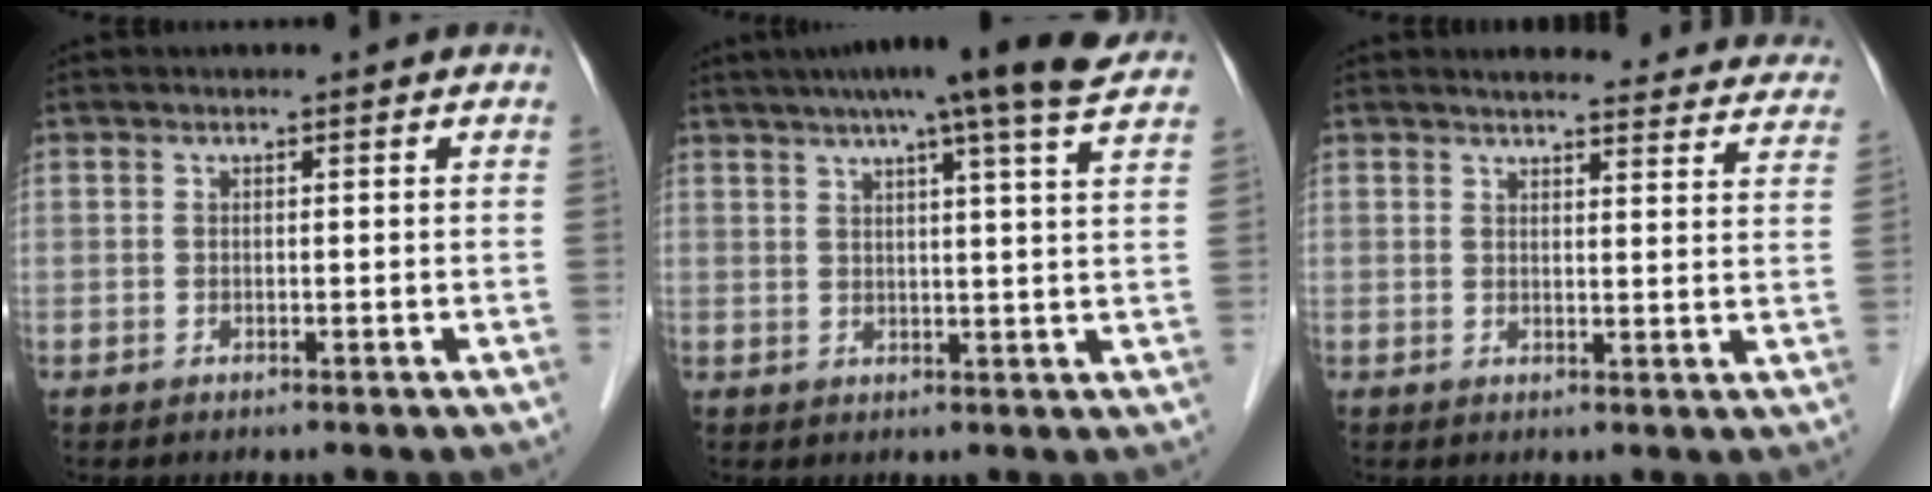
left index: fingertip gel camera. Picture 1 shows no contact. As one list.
[{"total": 14.2, "force": [11.3, -0.9, 8.6], "torque": [-0.135, 0.022, 0.135]}, {"total": 20.6, "force": [19.7, 3.6, 5.1], "torque": [-0.048, -0.038, 0.213]}]